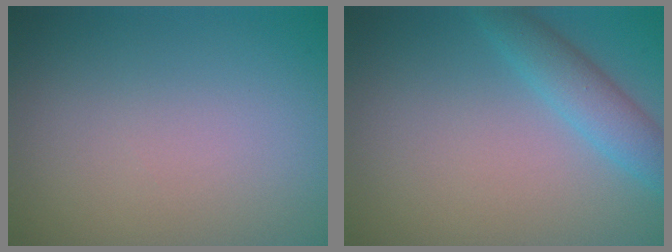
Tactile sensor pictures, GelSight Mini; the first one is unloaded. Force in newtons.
{"total": 3.3, "press": 3.3, "slide": 0.1}